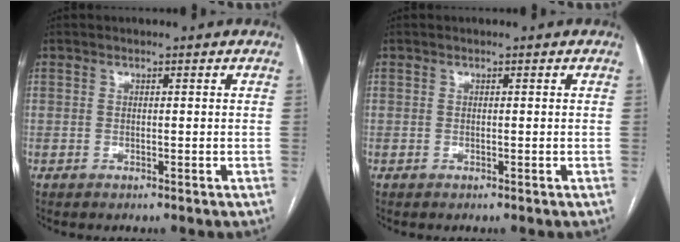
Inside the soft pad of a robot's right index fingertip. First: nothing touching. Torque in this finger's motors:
{"motor_torque": [0.00, 0.00, 0.03, 0.00]}